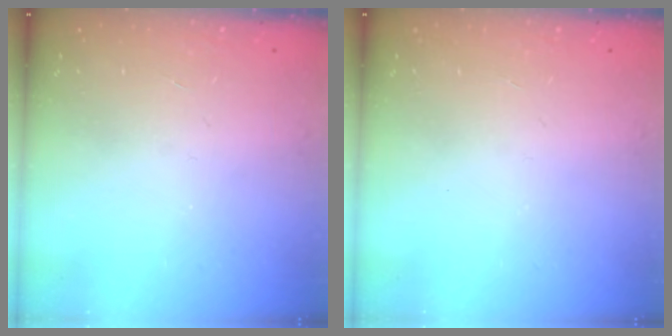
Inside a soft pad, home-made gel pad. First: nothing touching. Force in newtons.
{"total": 0.0}